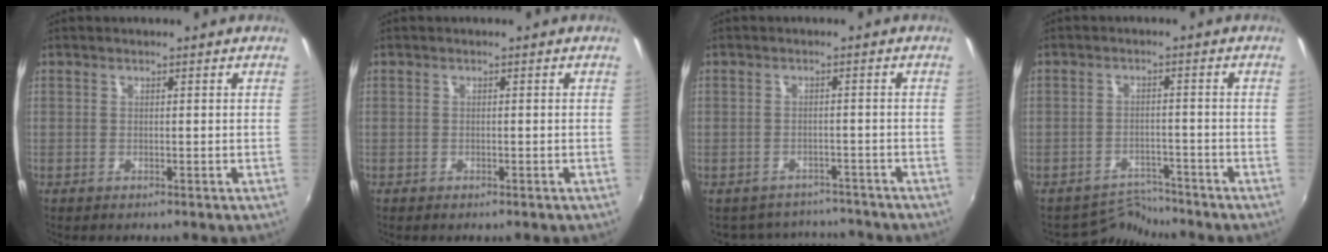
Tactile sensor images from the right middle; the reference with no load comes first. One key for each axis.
{"total": 0.7, "fx": -0.6, "fy": 0.4, "fz": 0.2, "tx": -0.007, "ty": -0.005, "tz": -0.011}
{"total": 8.1, "fx": -7.2, "fy": 3.5, "fz": 1.2, "tx": -0.033, "ty": 0.014, "tz": -0.095}
{"total": 4.6, "fx": -4.3, "fy": 0.4, "fz": -1.4, "tx": 0.014, "ty": 0.011, "tz": -0.072}